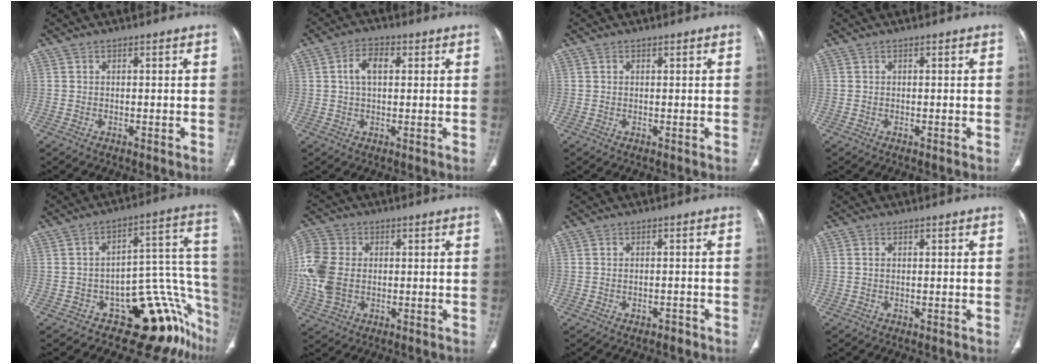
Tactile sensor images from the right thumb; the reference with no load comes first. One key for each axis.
{"total": 5.3, "fx": 1.2, "fy": 3.1, "fz": 4.1, "tx": -0.074, "ty": 0.012, "tz": 0.020}
{"total": 0.0}
{"total": 0.0}
{"total": 18.5, "fx": -11.3, "fy": 8.5, "fz": 12.0, "tx": -0.028, "ty": 0.127, "tz": -0.139}
{"total": 10.6, "fx": -0.4, "fy": 7.9, "fz": 7.1, "tx": -0.162, "ty": 0.007, "tz": -0.010}
{"total": 1.3, "fx": -0.9, "fy": 0.7, "fz": 0.6, "tx": -0.014, "ty": 0.011, "tz": -0.008}
{"total": 0.6, "fx": 0.1, "fy": 0.4, "fz": 0.5, "tx": -0.013, "ty": 0.002, "tz": 0.003}